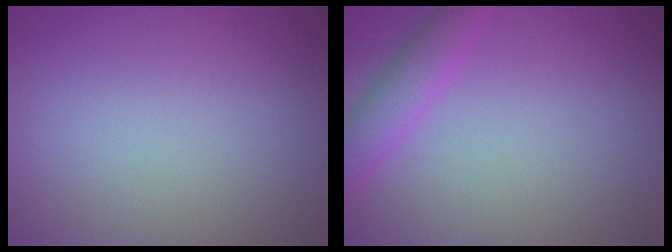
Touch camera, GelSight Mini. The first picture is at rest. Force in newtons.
{"total": 2.6, "press": 2.6, "slide": 0.1}